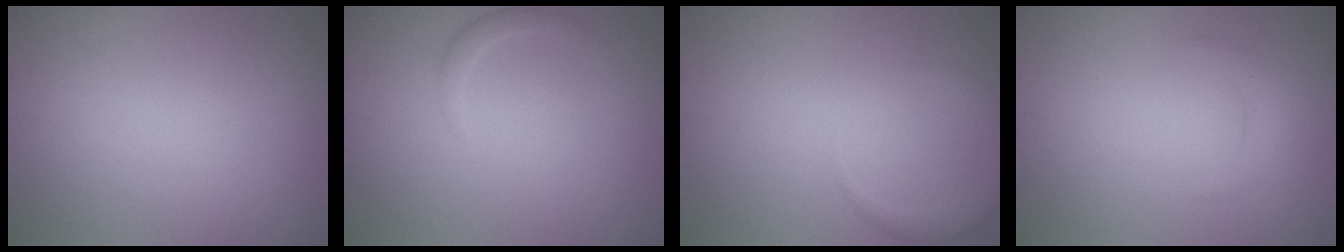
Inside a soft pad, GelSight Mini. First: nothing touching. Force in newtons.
{"total": 1.0, "press": 1.0, "slide": 0.1}
{"total": 2.3, "press": 2.3, "slide": 0.1}
{"total": 1.4, "press": 1.4, "slide": 0.0}